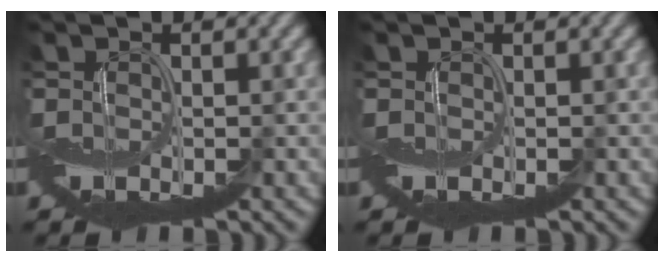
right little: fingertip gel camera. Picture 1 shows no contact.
{"total": 0.0}